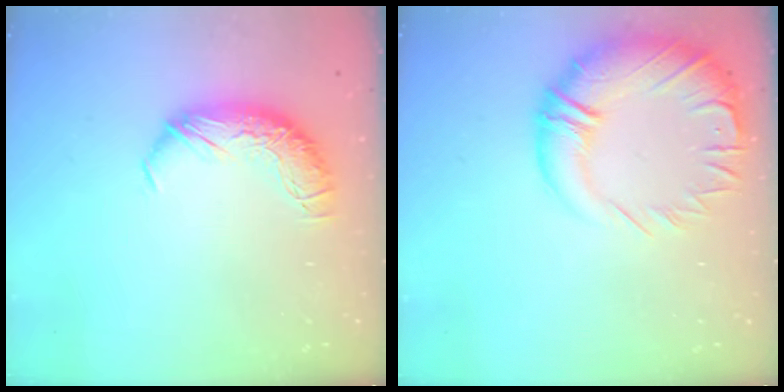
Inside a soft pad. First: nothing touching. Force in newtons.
{"total": 6.3, "press": 4.5, "slide": 4.4}